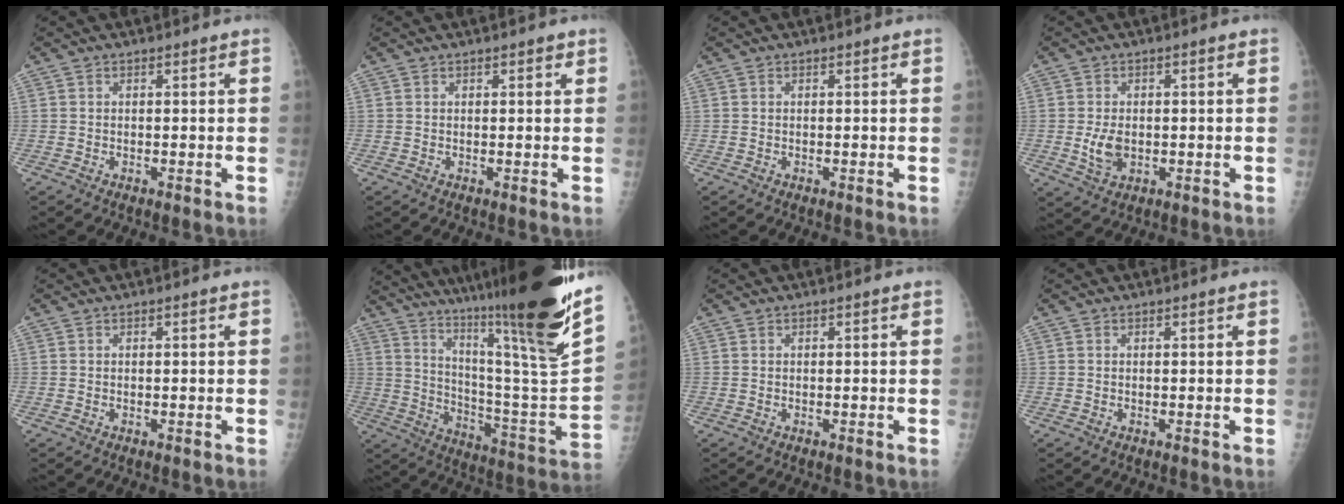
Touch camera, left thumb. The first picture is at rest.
{"total": 1.1, "force": [0.6, 0.5, 0.7], "torque": [-0.004, 0.000, 0.006]}
{"total": 0.0}
{"total": 4.8, "force": [-0.6, 3.1, 3.6], "torque": [-0.064, -0.001, -0.004]}
{"total": 0.0}
{"total": 34.1, "force": [23.3, 3.0, 24.7], "torque": [-0.332, -0.121, 0.347]}
{"total": 0.0}
{"total": 0.0}